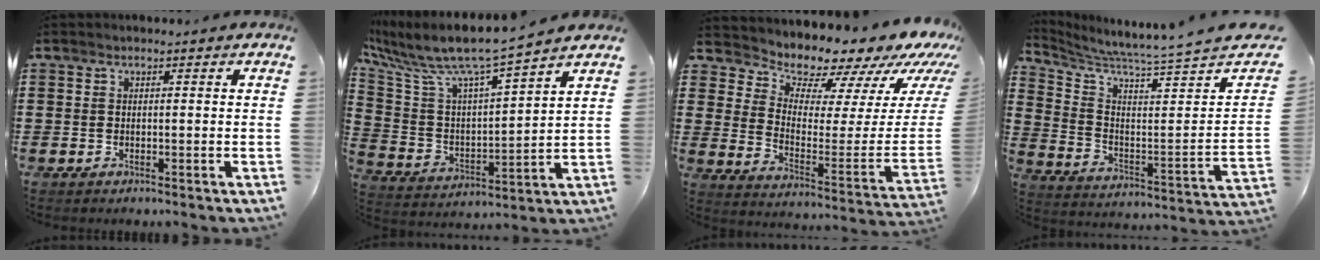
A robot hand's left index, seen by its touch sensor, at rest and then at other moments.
{"total": 8.1, "force": [7.2, 0.5, 3.6], "torque": [-0.107, -0.055, 0.117]}
{"total": 8.3, "force": [7.8, 2.3, 1.3], "torque": [-0.041, -0.092, 0.127]}
{"total": 5.1, "force": [4.5, -1.7, 1.6], "torque": [-0.053, -0.064, 0.068]}